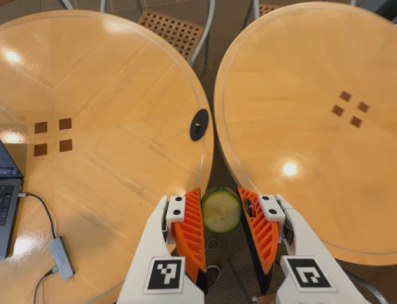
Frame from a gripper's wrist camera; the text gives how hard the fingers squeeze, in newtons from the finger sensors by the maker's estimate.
{"total": 8.2, "left": 8.3, "right": 8.2}